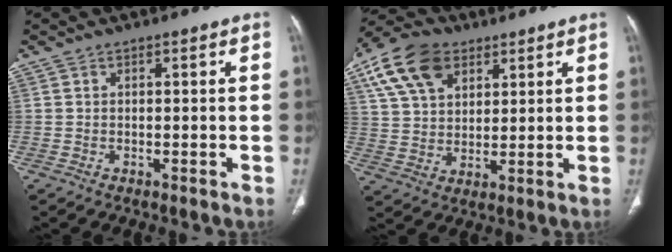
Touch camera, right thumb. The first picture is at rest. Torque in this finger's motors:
{"motor_torque": [-0.43, 0.64, 0.38, 0.19, 0.09]}